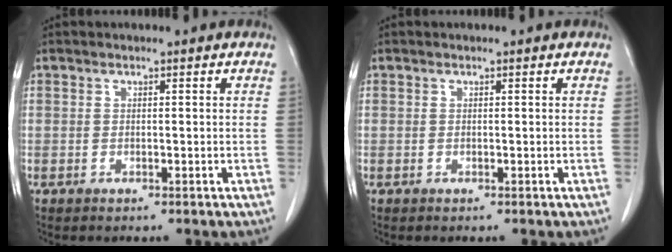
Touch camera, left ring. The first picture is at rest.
{"total": 0.0}